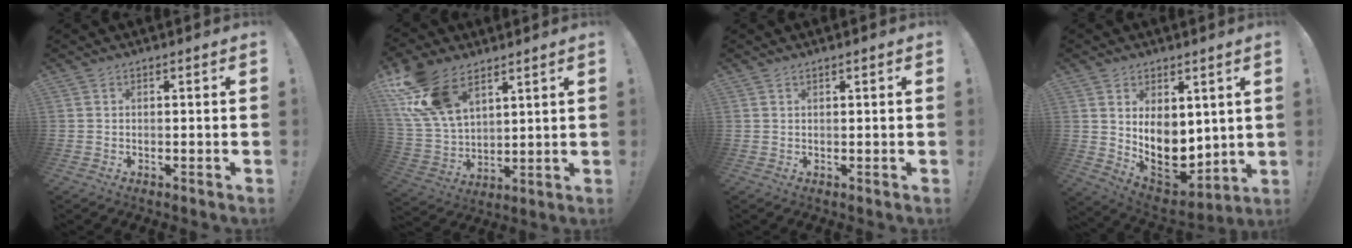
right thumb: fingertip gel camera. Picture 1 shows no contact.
{"total": 18.2, "force": [10.7, 10.4, 10.4], "torque": [-0.227, -0.049, 0.203]}
{"total": 0.7, "force": [0.6, 0.0, 0.4], "torque": [-0.015, 0.002, 0.012]}
{"total": 13.0, "force": [1.8, 10.0, 8.1], "torque": [-0.114, -0.044, 0.046]}